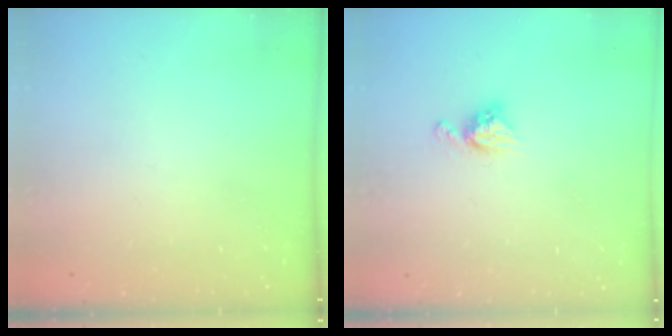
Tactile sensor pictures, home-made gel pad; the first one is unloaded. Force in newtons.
{"total": 6.8, "press": 6.8, "slide": 0.5}